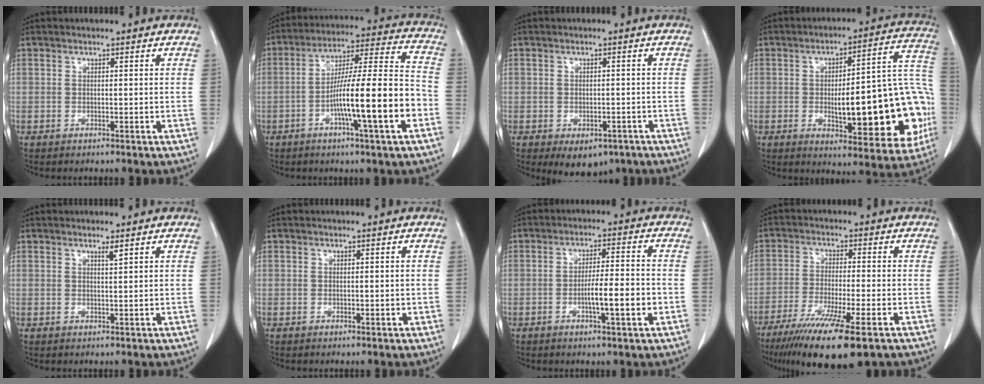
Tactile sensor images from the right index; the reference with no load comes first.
{"total": 16.4, "force": [-5.3, 0.3, 15.5], "torque": [-0.258, 0.007, -0.087]}
{"total": 6.1, "force": [-3.9, 3.8, 2.8], "torque": [-0.021, 0.000, -0.044]}
{"total": 23.1, "force": [-4.4, 5.9, 21.9], "torque": [-0.219, 0.033, -0.040]}
{"total": 1.1, "force": [0.8, -0.2, 0.8], "torque": [-0.016, -0.006, 0.014]}
{"total": 0.6, "force": [-0.1, 0.3, 0.5], "torque": [-0.009, -0.001, 0.001]}
{"total": 6.9, "force": [-2.0, 0.5, 6.6], "torque": [-0.109, 0.001, -0.033]}
{"total": 14.0, "force": [-8.9, 1.1, 10.7], "torque": [-0.181, -0.041, -0.145]}